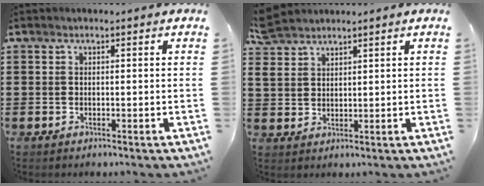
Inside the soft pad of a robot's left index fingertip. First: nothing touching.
{"total": 3.9, "force": [3.3, 1.8, 0.7], "torque": [-0.028, 0.000, 0.065]}